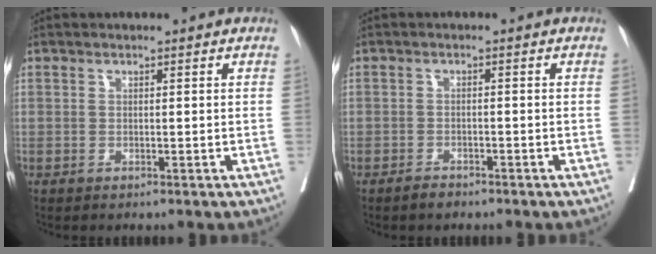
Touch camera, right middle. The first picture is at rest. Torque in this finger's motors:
{"motor_torque": [0.32, -0.32, 0.00, 0.01]}